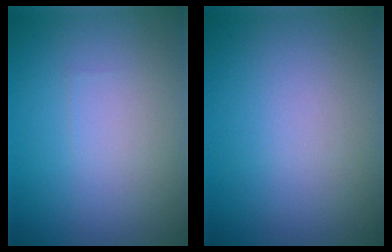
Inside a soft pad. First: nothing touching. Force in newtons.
{"total": 0.0}